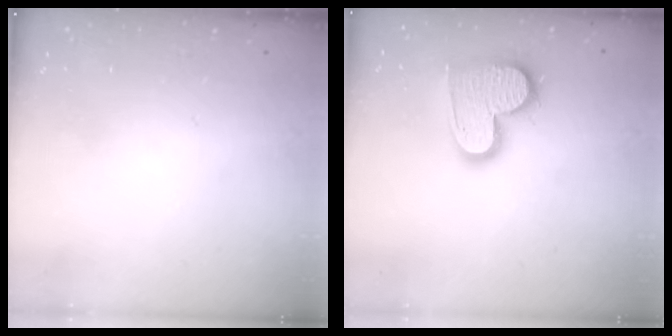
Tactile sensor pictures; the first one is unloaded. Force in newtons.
{"total": 14.9, "press": 14.8, "slide": 1.1}